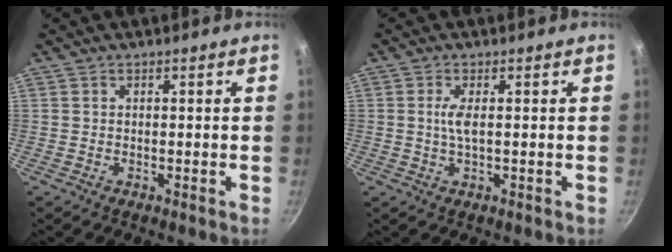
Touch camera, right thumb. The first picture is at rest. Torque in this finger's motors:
{"motor_torque": [1.13, 0.31, 0.49, 0.01, 0.02]}